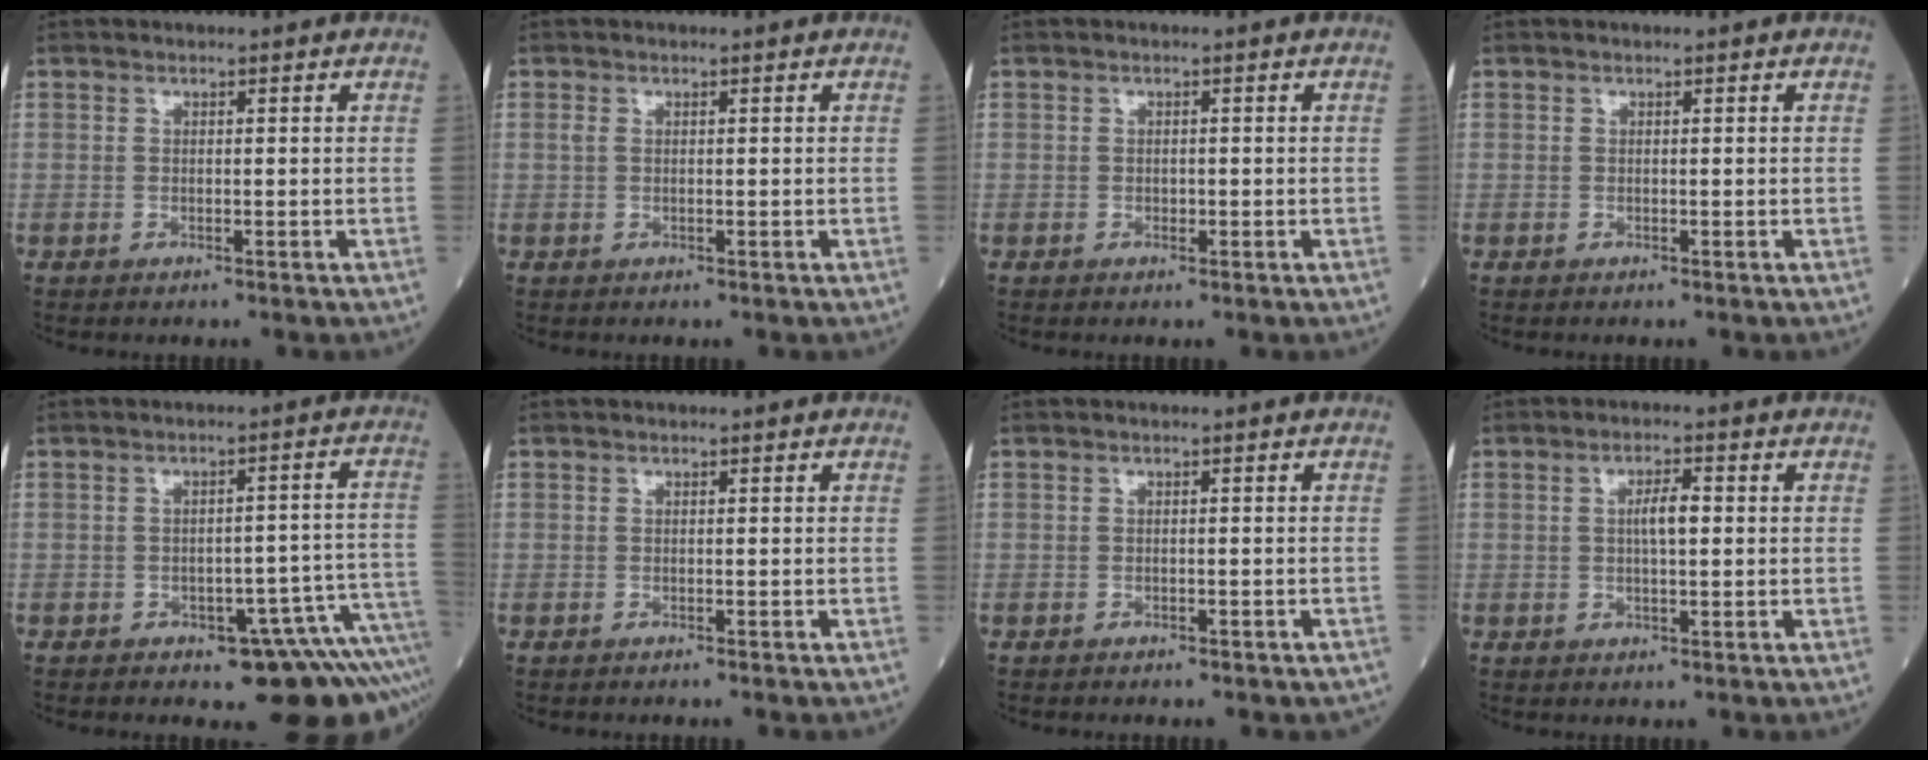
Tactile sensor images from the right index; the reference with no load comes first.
{"total": 0.6, "force": [0.2, 0.3, 0.5], "torque": [-0.016, 0.008, 0.005]}
{"total": 0.6, "force": [-0.2, 0.5, 0.3], "torque": [-0.007, 0.002, -0.001]}
{"total": 0.0}
{"total": 9.5, "force": [-6.4, 2.4, 6.7], "torque": [-0.051, 0.034, -0.084]}
{"total": 0.5, "force": [-0.4, 0.0, 0.3], "torque": [0.002, 0.001, -0.008]}
{"total": 2.9, "force": [-2.4, 1.0, 1.4], "torque": [-0.019, -0.004, -0.021]}
{"total": 3.4, "force": [0.4, 0.8, 3.3], "torque": [-0.058, 0.005, 0.005]}